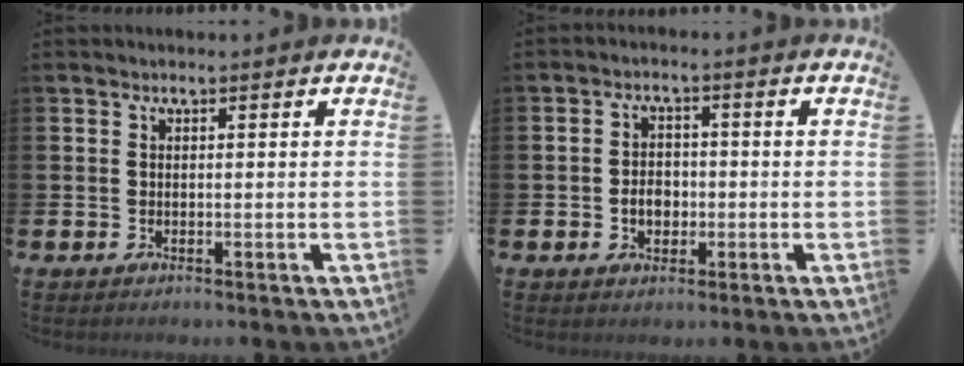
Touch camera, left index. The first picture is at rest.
{"total": 3.4, "force": [-0.8, 2.5, 2.1], "torque": [-0.024, -0.001, -0.021]}